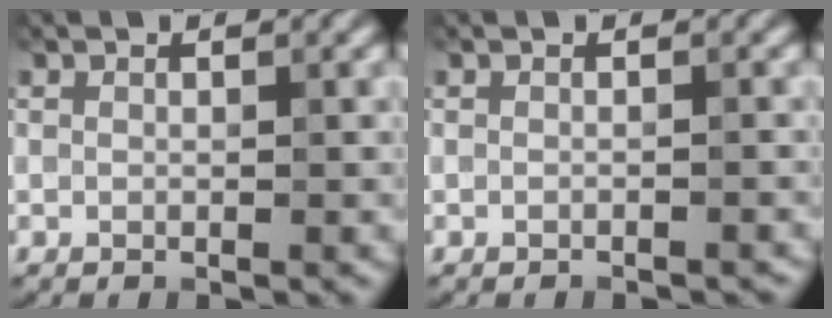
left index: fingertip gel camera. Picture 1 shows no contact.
{"total": 0.7, "force": [-0.7, 0.0, 0.0], "torque": [-0.005, -0.003, -0.009]}